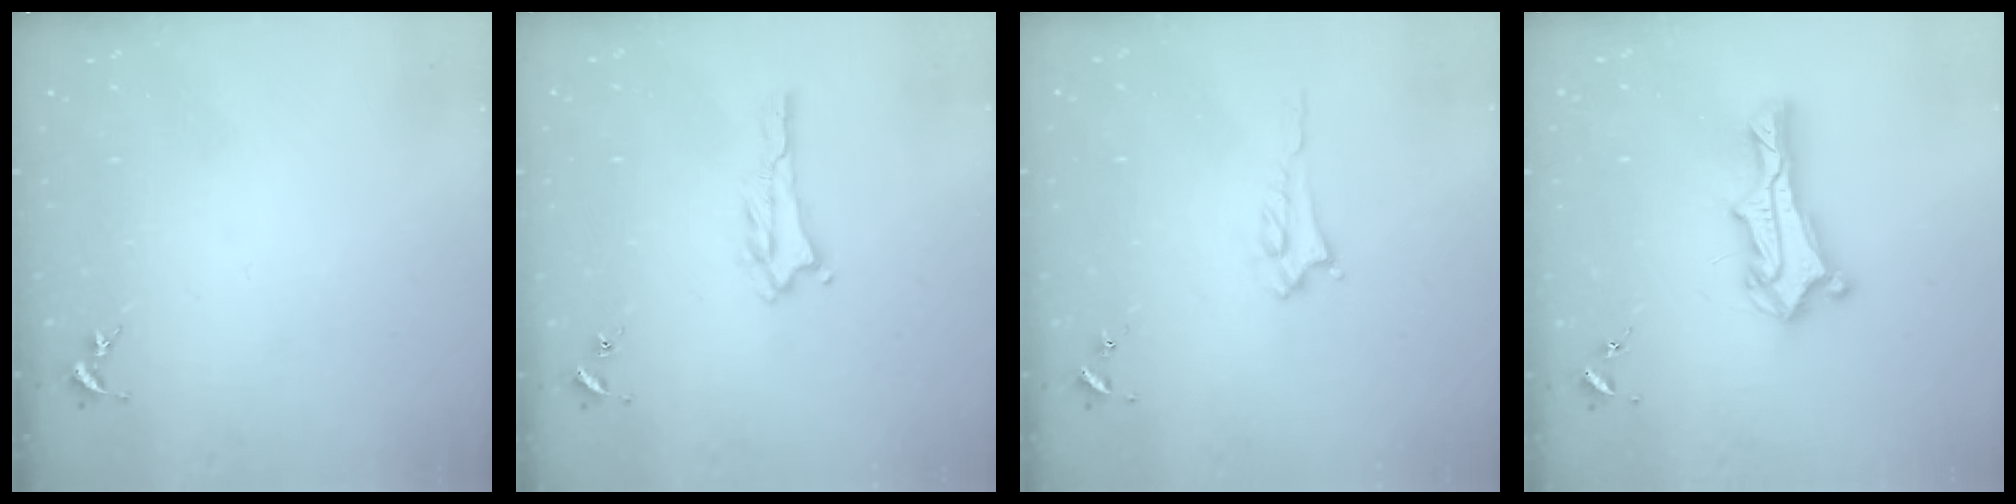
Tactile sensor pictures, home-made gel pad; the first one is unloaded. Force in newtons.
{"total": 2.1, "press": 2.1, "slide": 0.3}
{"total": 2.2, "press": 2.2, "slide": 0.3}
{"total": 6.6, "press": 6.6, "slide": 0.5}